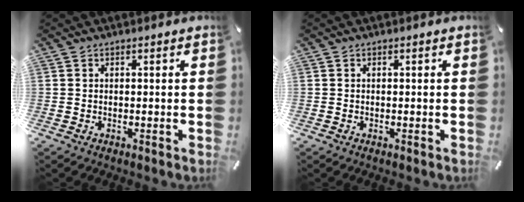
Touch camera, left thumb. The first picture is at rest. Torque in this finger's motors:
{"motor_torque": [-0.13, 0.16, -0.06, 0.03, 0.01]}